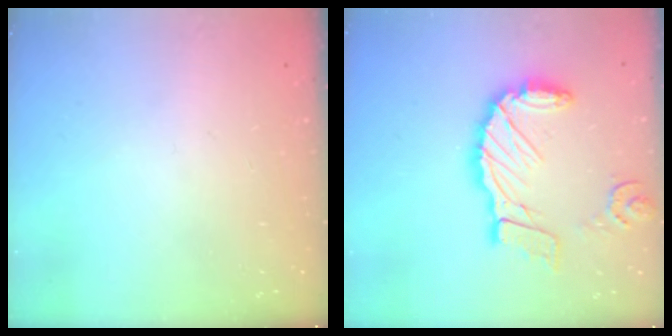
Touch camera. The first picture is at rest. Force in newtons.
{"total": 16.7, "press": 16.6, "slide": 1.9}